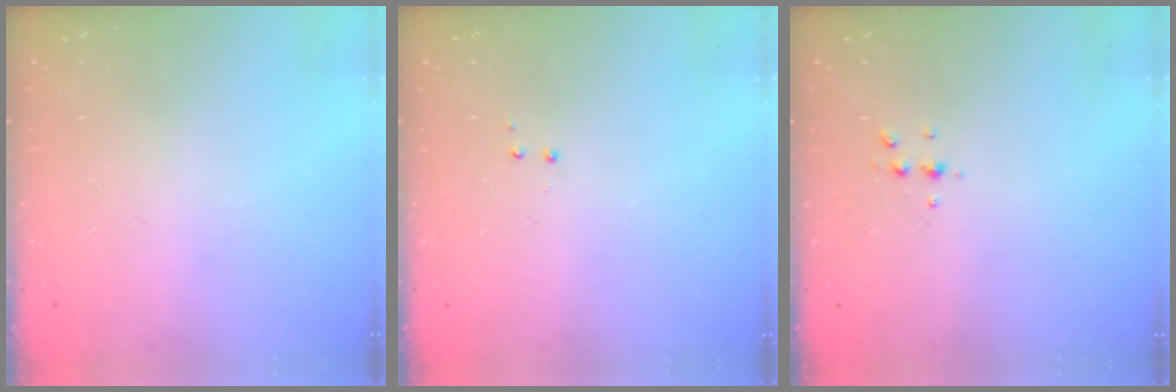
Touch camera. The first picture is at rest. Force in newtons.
{"total": 2.9, "press": 2.8, "slide": 0.6}
{"total": 4.1, "press": 4.0, "slide": 0.9}